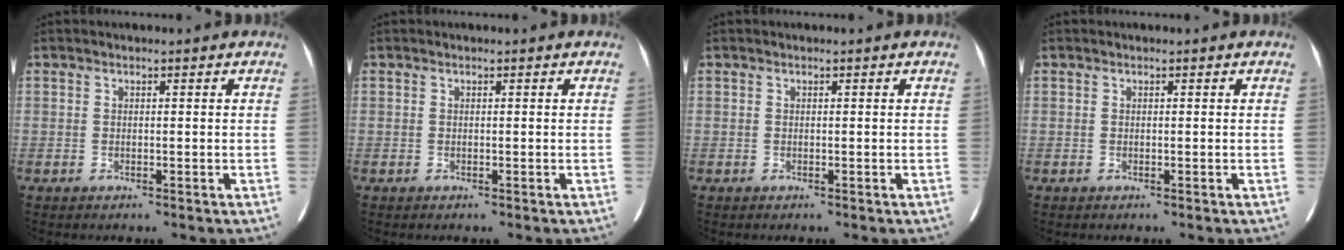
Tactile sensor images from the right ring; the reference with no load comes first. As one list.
[{"total": 0.0}, {"total": 0.0}, {"total": 0.0}]